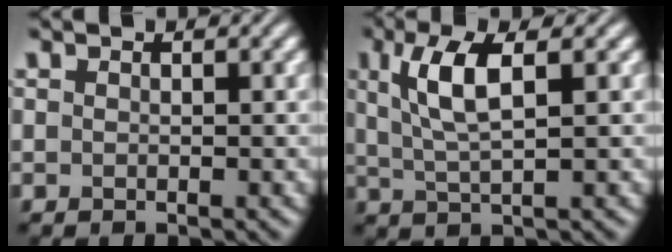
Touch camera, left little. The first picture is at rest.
{"total": 5.0, "force": [1.5, 1.4, 4.5], "torque": [-0.093, 0.003, 0.031]}